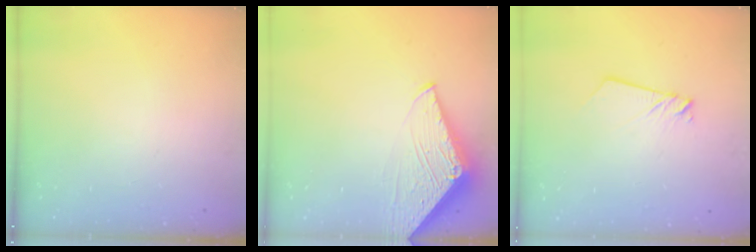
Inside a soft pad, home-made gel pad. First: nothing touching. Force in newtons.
{"total": 5.3, "press": 5.3, "slide": 0.6}
{"total": 2.4, "press": 2.4, "slide": 0.1}